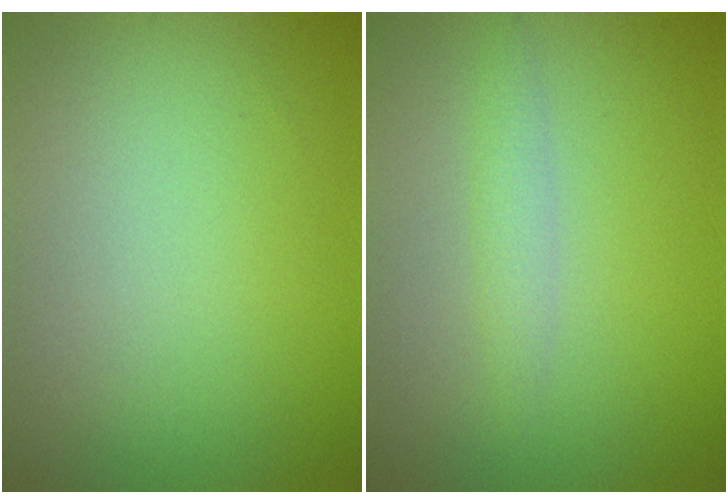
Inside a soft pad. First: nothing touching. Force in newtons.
{"total": 1.5, "press": 1.4, "slide": 0.1}